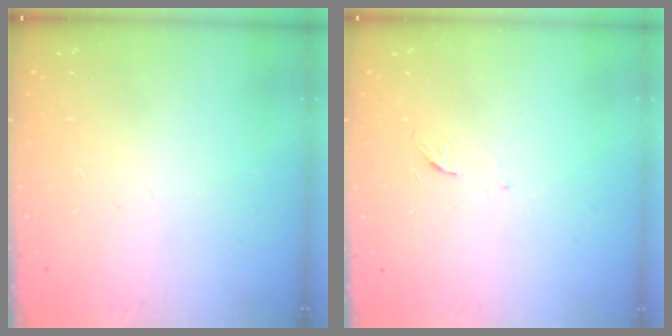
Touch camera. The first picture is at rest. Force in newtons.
{"total": 3.3, "press": 3.3, "slide": 0.5}